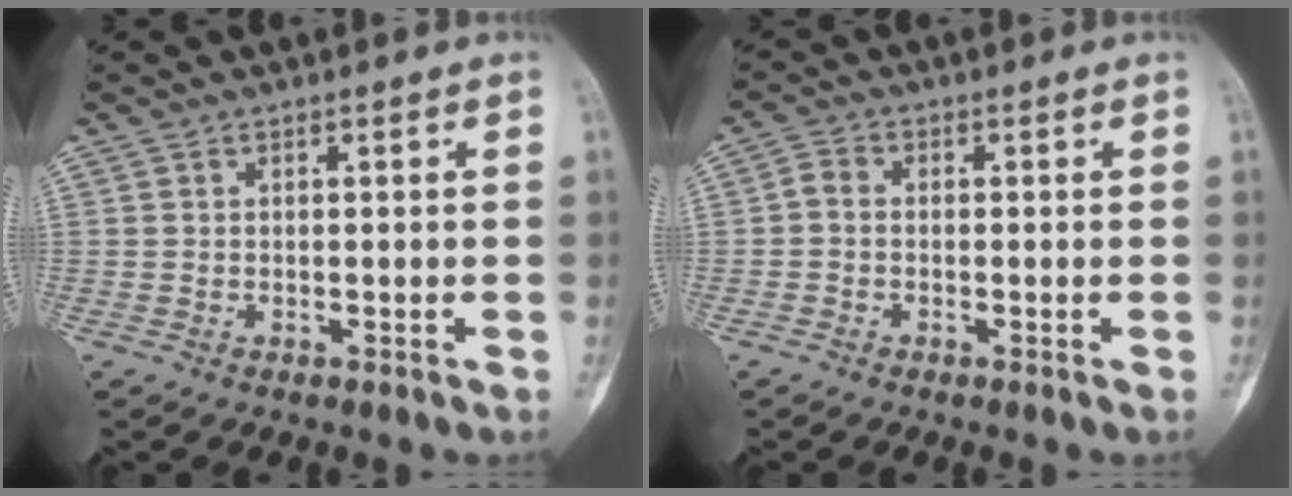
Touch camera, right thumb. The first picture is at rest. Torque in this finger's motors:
{"motor_torque": [0.01, 0.04, 0.55, -0.06, -0.01]}